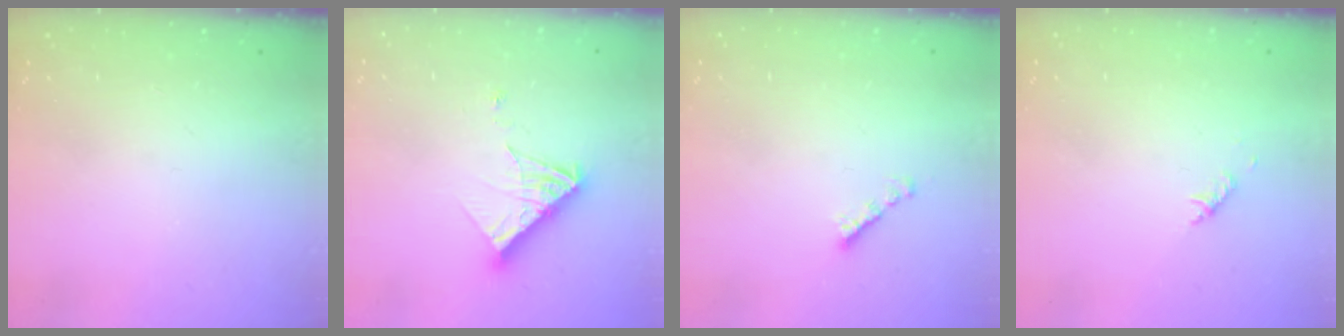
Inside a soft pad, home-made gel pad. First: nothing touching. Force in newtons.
{"total": 11.7, "press": 11.6, "slide": 1.5}
{"total": 2.1, "press": 2.1, "slide": 0.3}
{"total": 2.8, "press": 2.7, "slide": 0.6}